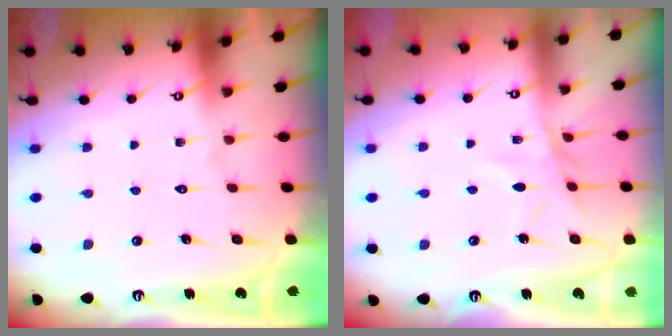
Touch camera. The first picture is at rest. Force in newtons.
{"total": 7.3, "press": 7.3, "slide": 0.6}